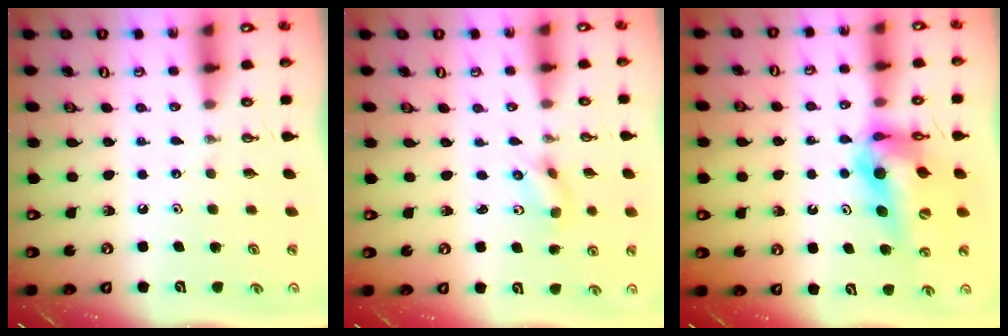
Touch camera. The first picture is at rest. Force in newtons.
{"total": 1.9, "press": 1.7, "slide": 0.7}
{"total": 14.2, "press": 14.0, "slide": 2.2}